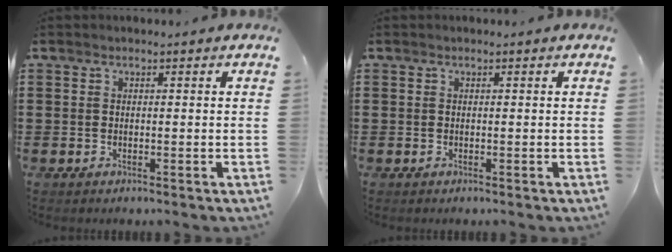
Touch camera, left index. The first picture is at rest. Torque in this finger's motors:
{"motor_torque": [0.00, 0.00, 0.00, 0.00]}